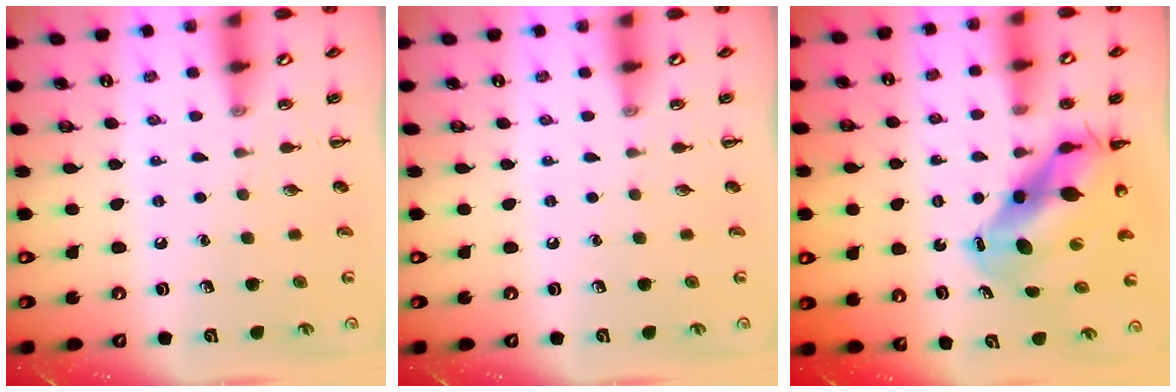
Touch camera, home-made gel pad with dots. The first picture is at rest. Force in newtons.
{"total": 0.0}
{"total": 11.4, "press": 11.0, "slide": 2.8}